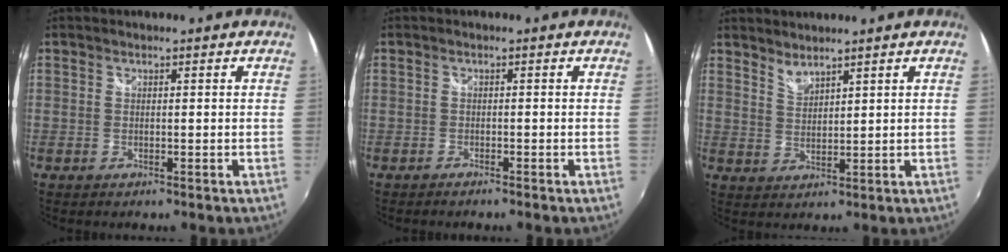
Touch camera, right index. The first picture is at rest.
{"total": 1.0, "force": [-0.9, 0.2, 0.4], "torque": [-0.013, -0.003, -0.019]}
{"total": 3.0, "force": [2.8, 0.4, 0.9], "torque": [-0.013, -0.001, 0.051]}